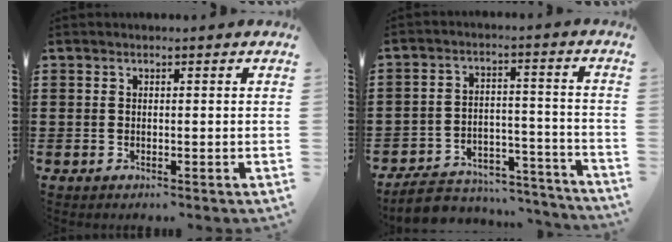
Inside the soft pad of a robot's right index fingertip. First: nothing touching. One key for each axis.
{"total": 6.5, "fx": -6.1, "fy": 2.0, "fz": 1.5, "tx": -0.026, "ty": 0.019, "tz": -0.117}